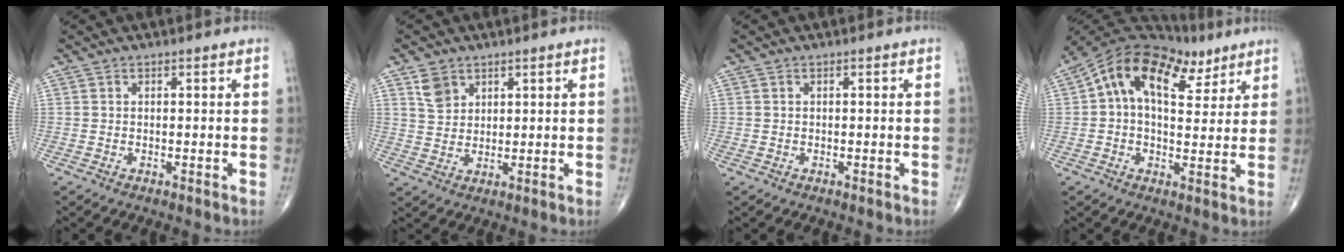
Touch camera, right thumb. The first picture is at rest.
{"total": 4.4, "force": [2.5, 3.2, 1.7], "torque": [-0.018, -0.014, 0.052]}
{"total": 0.5, "force": [-0.2, 0.5, 0.2], "torque": [-0.006, 0.001, -0.003]}
{"total": 16.4, "force": [7.4, 9.3, 11.3], "torque": [-0.168, 0.016, 0.119]}